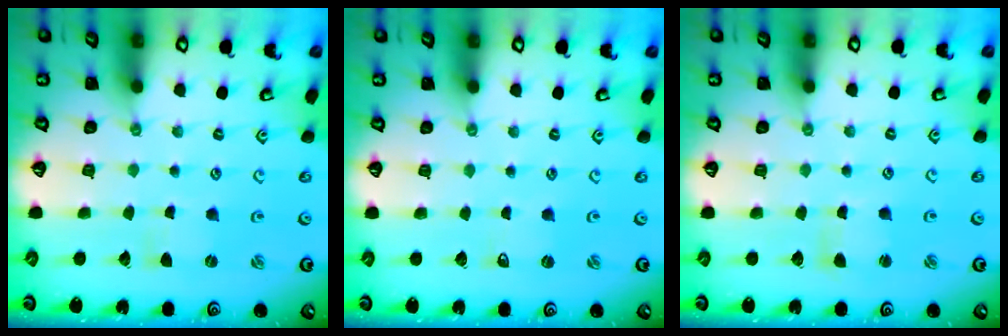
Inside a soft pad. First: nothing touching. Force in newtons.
{"total": 0.0}
{"total": 1.7, "press": 1.7, "slide": 0.4}